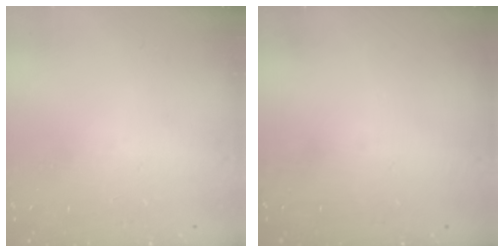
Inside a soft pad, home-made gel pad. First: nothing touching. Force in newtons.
{"total": 0.0}